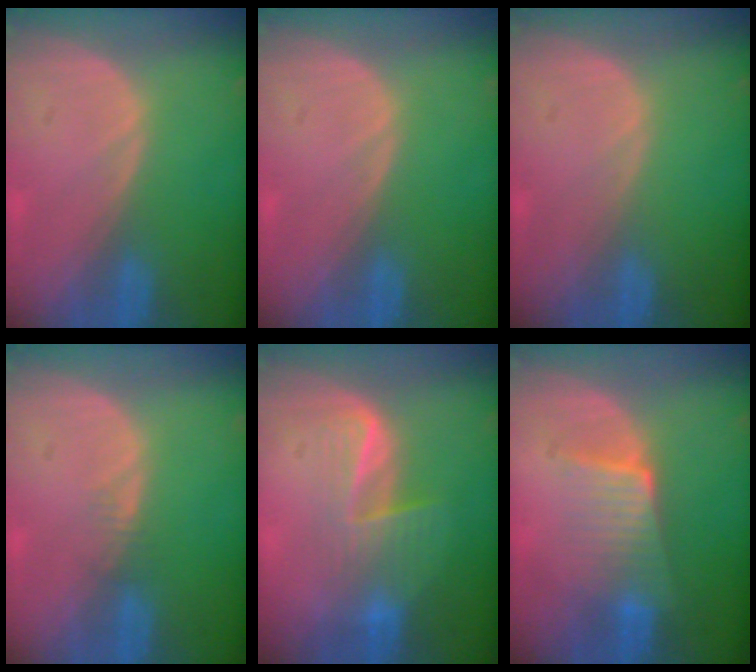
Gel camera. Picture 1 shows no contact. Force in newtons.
{"total": 0.0}
{"total": 0.0}
{"total": 1.3, "press": 1.2, "slide": 0.2}
{"total": 6.0, "press": 5.6, "slide": 2.1}
{"total": 6.4, "press": 5.6, "slide": 3.1}